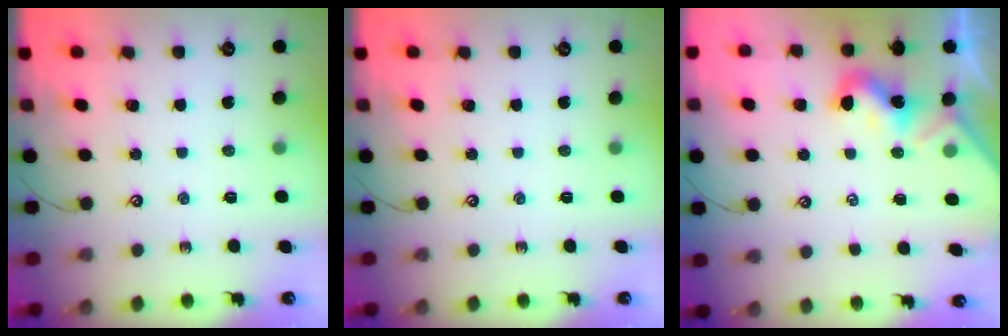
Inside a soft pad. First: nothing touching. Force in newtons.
{"total": 0.0}
{"total": 1.7, "press": 1.6, "slide": 0.4}